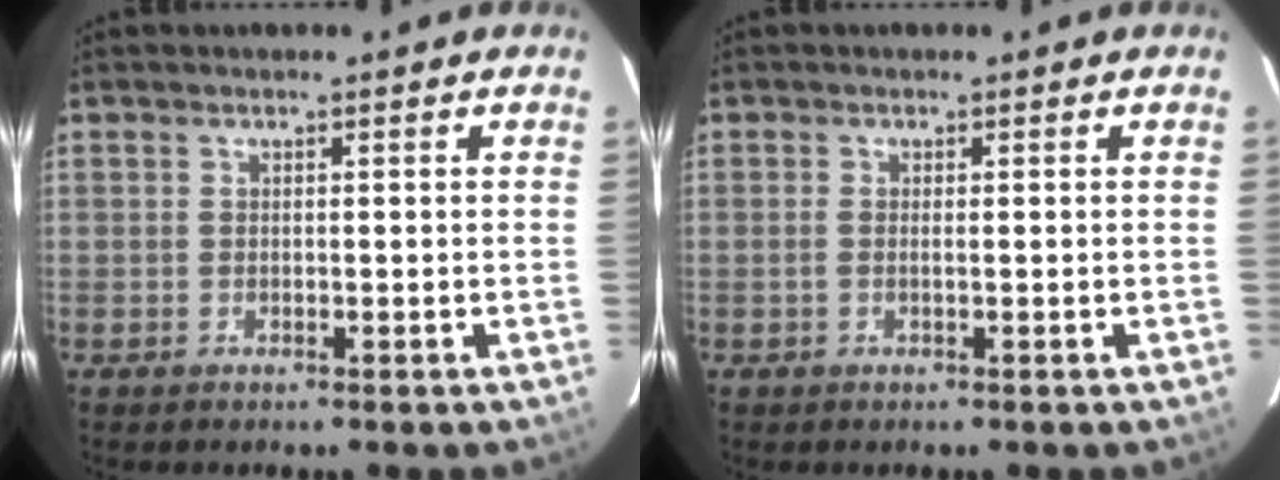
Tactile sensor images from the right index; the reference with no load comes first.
{"total": 0.8, "force": [-0.1, 0.1, 0.8], "torque": [-0.019, 0.000, -0.004]}